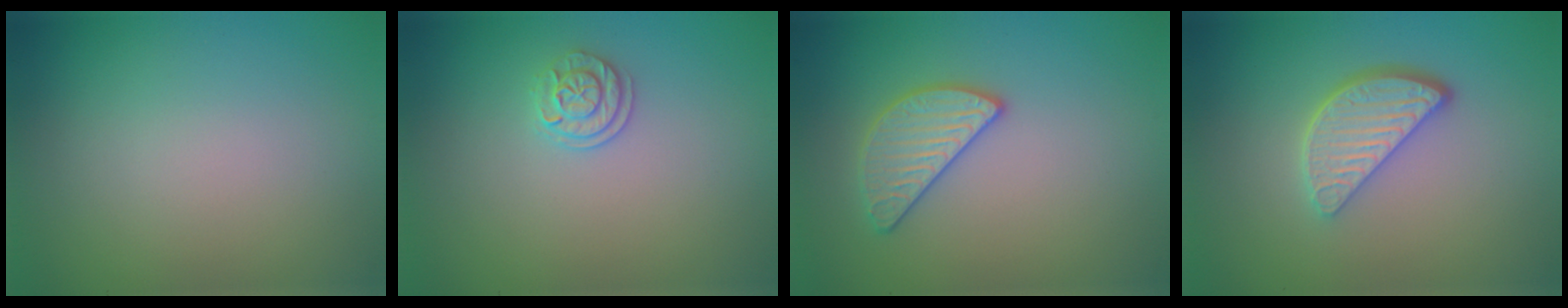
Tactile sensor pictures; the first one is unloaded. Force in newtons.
{"total": 1.9, "press": 1.7, "slide": 0.8}
{"total": 2.7, "press": 2.7, "slide": 0.1}
{"total": 4.0, "press": 3.2, "slide": 2.4}